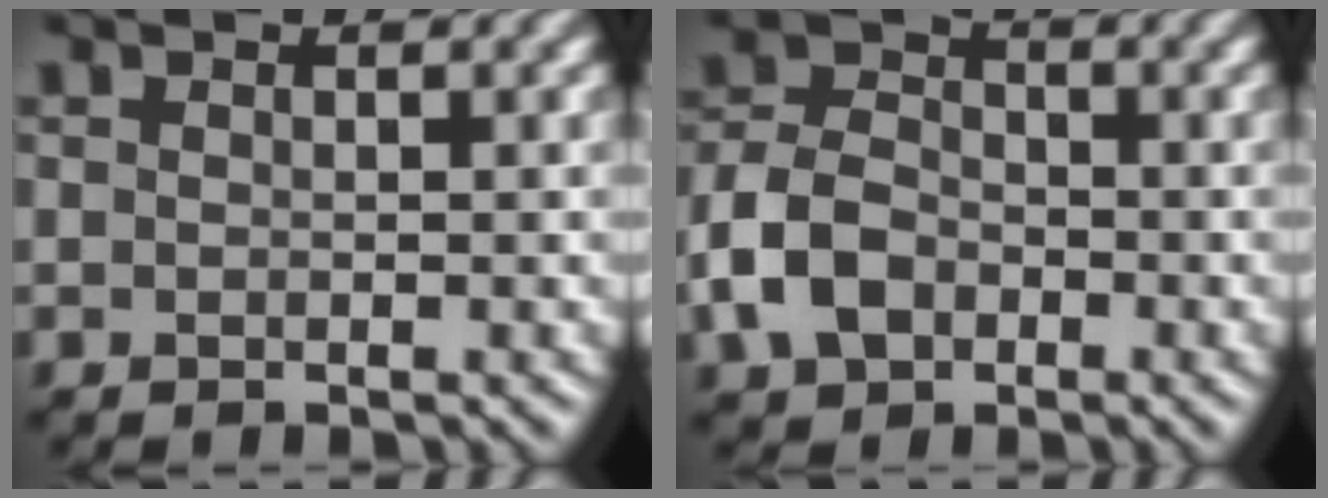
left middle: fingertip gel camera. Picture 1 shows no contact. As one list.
[{"total": 5.6, "force": [-2.8, 3.9, 3.0], "torque": [-0.067, 0.002, -0.066]}]